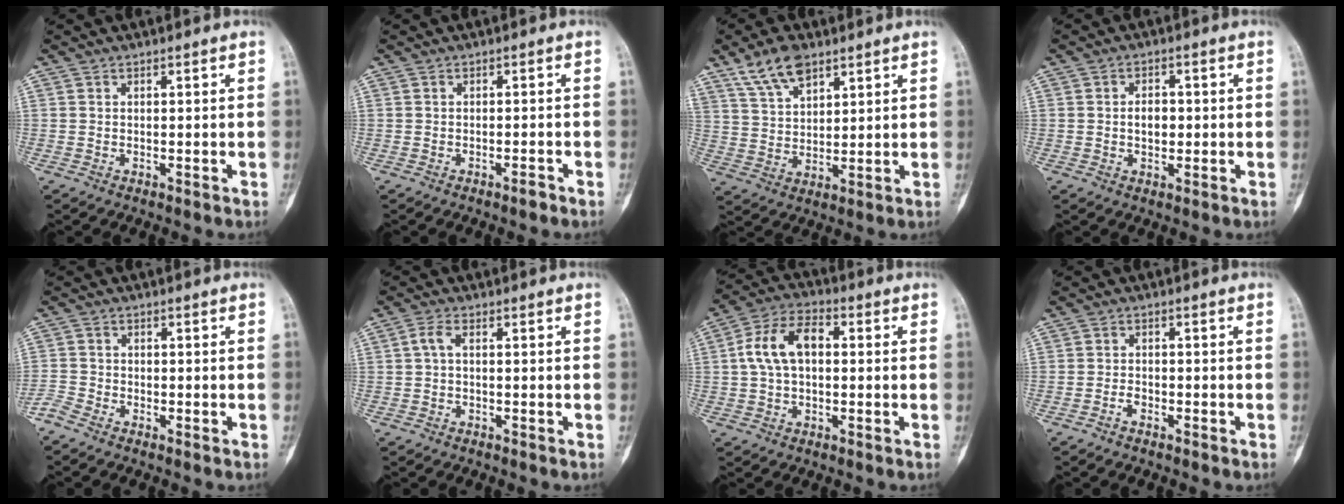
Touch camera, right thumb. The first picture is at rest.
{"total": 1.4, "force": [-1.1, 0.2, 0.9], "torque": [-0.018, 0.004, -0.017]}
{"total": 8.6, "force": [5.8, 4.1, 4.8], "torque": [-0.076, -0.020, 0.116]}
{"total": 3.7, "force": [-0.2, 2.4, 2.8], "torque": [-0.034, 0.006, -0.006]}
{"total": 2.9, "force": [-2.6, 0.8, 0.9], "torque": [-0.029, -0.001, -0.060]}
{"total": 2.0, "force": [0.0, 0.8, 1.9], "torque": [-0.041, 0.005, -0.002]}
{"total": 9.8, "force": [0.8, 5.8, 7.8], "torque": [-0.151, 0.028, 0.009]}
{"total": 1.6, "force": [-1.2, 0.7, 0.8], "torque": [-0.017, 0.008, -0.023]}